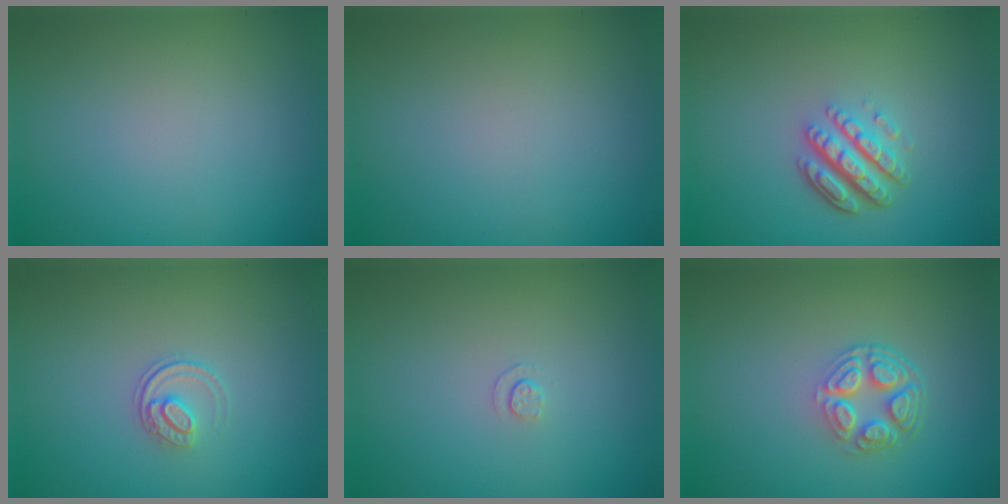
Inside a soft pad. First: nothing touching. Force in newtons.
{"total": 0.0}
{"total": 4.9, "press": 3.5, "slide": 3.4}
{"total": 1.5, "press": 1.1, "slide": 1.1}
{"total": 0.6, "press": 0.3, "slide": 0.6}
{"total": 4.3, "press": 3.1, "slide": 2.9}